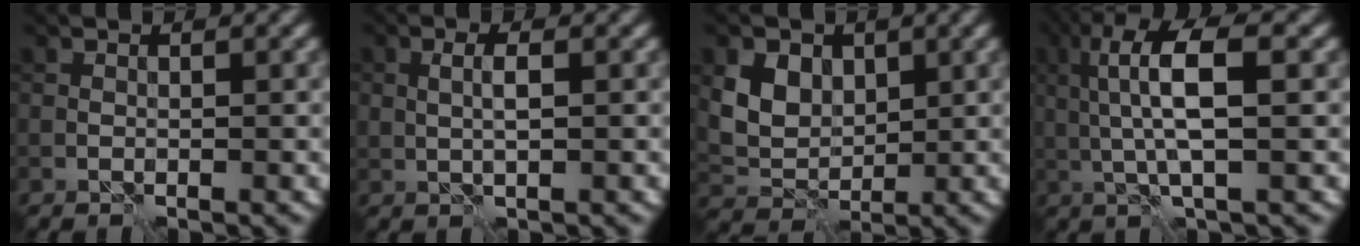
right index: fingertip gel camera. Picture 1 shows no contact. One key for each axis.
{"total": 1.7, "fx": 0.3, "fy": 0.5, "fz": 1.6, "tx": -0.031, "ty": 0.002, "tz": 0.006}
{"total": 4.6, "fx": 1.8, "fy": 3.6, "fz": 2.3, "tx": -0.058, "ty": -0.008, "tz": 0.040}
{"total": 7.0, "fx": 1.3, "fy": 1.9, "fz": 6.6, "tx": -0.134, "ty": 0.007, "tz": 0.023}